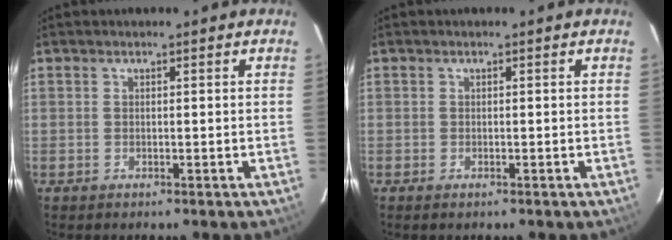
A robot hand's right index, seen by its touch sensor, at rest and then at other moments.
{"total": 0.6, "force": [-0.4, 0.3, 0.2], "torque": [-0.005, -0.003, -0.008]}